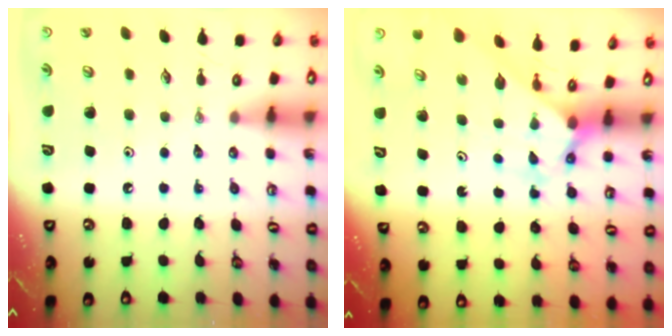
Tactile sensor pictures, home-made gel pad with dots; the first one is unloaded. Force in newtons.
{"total": 2.3, "press": 2.3, "slide": 0.2}